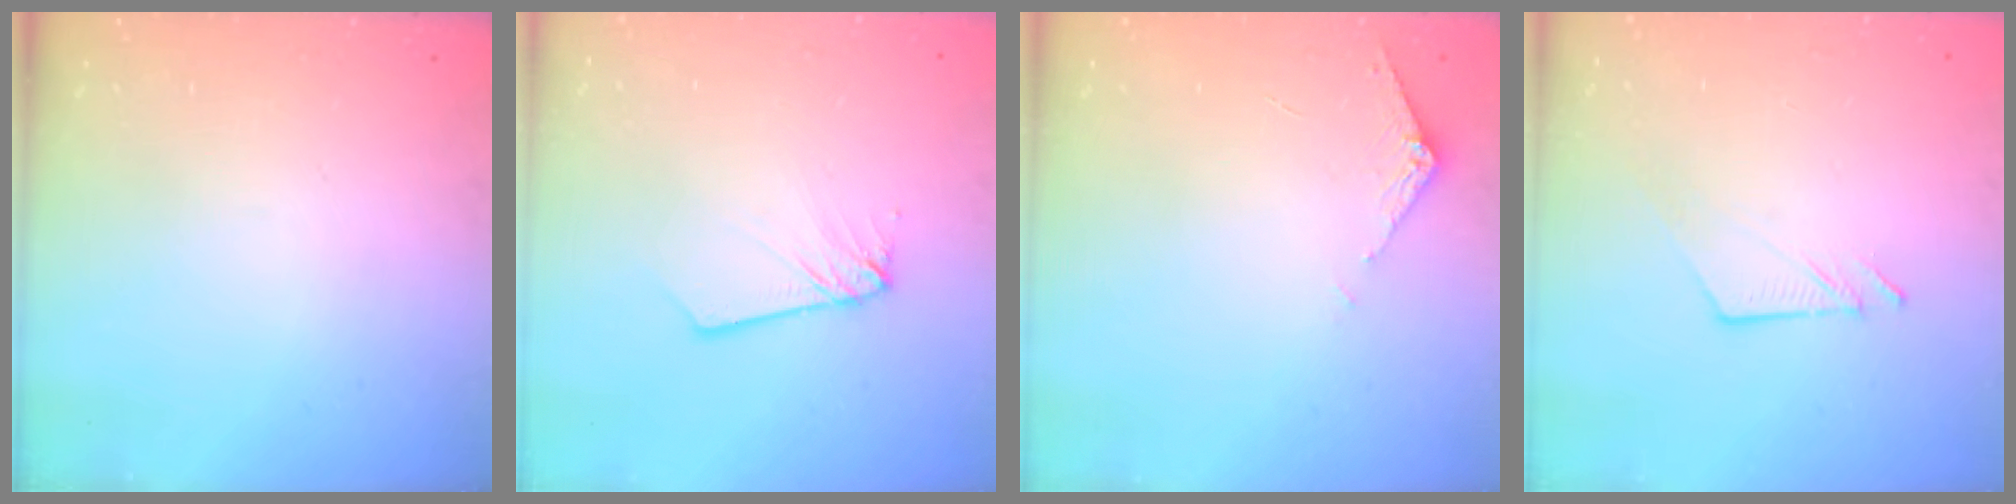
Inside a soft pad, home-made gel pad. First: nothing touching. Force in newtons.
{"total": 2.6, "press": 2.6, "slide": 0.2}
{"total": 5.9, "press": 5.8, "slide": 0.7}
{"total": 7.0, "press": 7.0, "slide": 0.1}